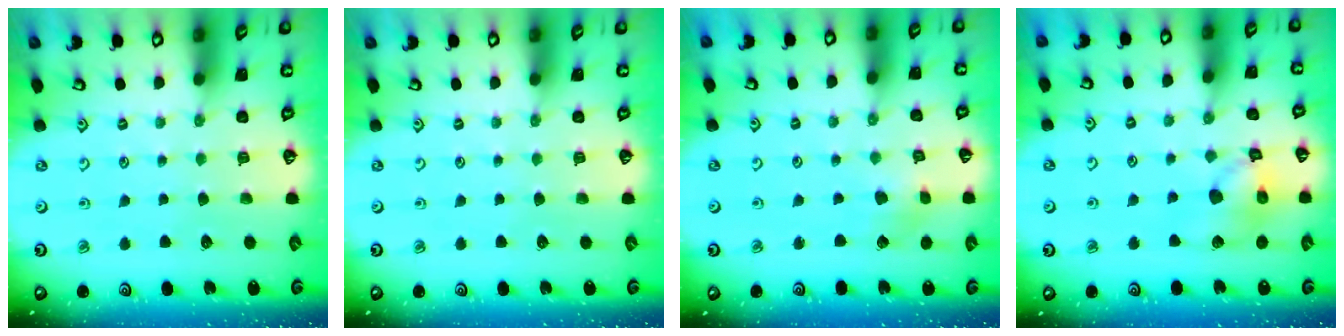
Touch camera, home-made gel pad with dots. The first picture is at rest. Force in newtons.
{"total": 0.0}
{"total": 3.0, "press": 3.0, "slide": 0.2}
{"total": 13.4, "press": 13.3, "slide": 1.8}